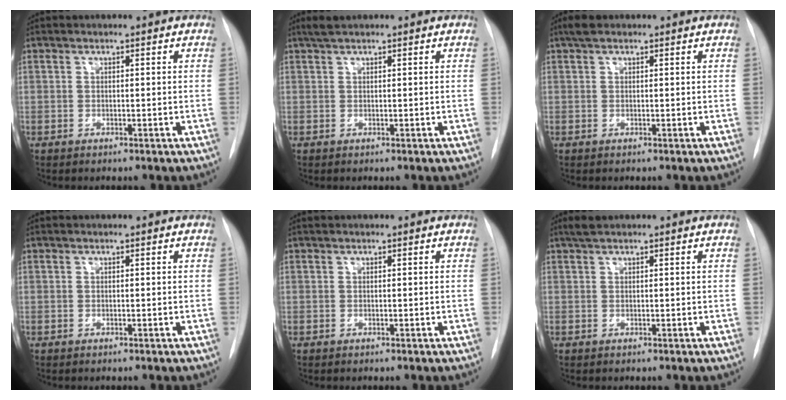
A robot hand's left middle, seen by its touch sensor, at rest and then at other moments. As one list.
[{"total": 1.8, "force": [1.4, 0.2, 1.1], "torque": [-0.026, 0.014, 0.027]}, {"total": 2.0, "force": [1.4, 0.8, 1.1], "torque": [-0.022, 0.019, 0.024]}, {"total": 0.0}, {"total": 0.0}, {"total": 1.7, "force": [1.3, 0.3, 1.0], "torque": [-0.024, 0.015, 0.027]}]